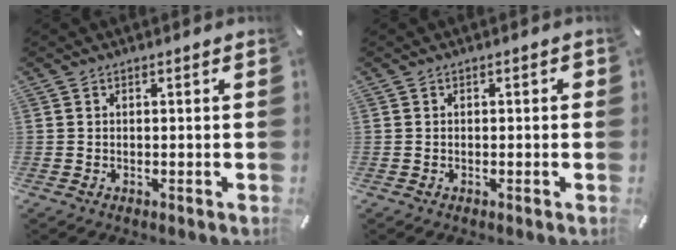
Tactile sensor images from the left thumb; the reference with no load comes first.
{"total": 0.8, "force": [-0.2, 0.4, 0.6], "torque": [-0.011, 0.002, -0.005]}